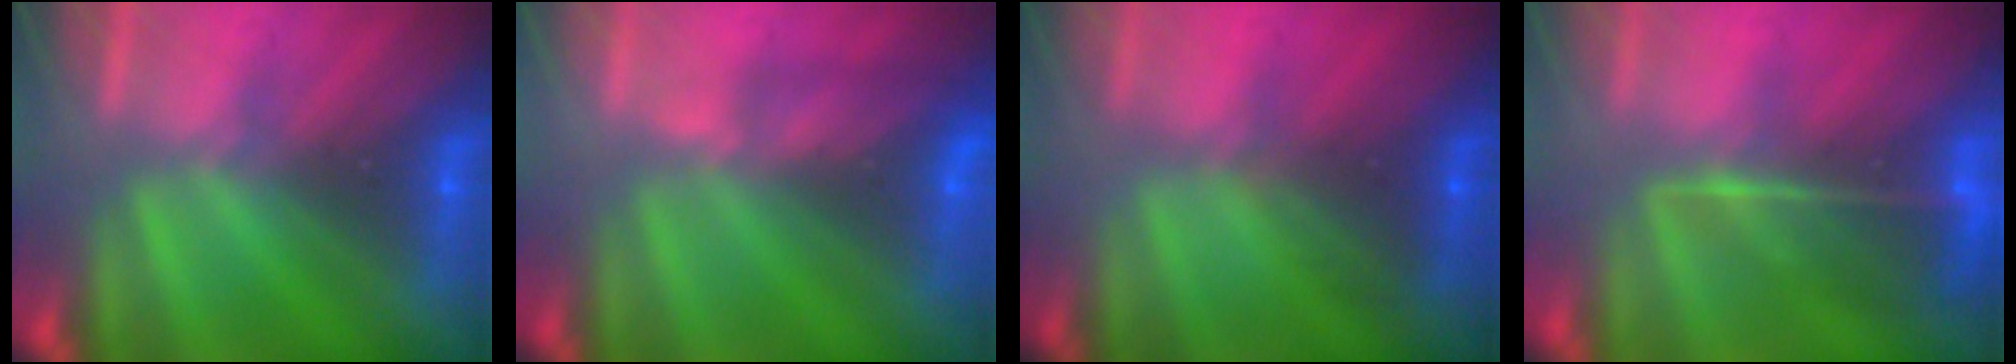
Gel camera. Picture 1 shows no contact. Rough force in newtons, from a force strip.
{"total": 4.9}
{"total": 1.7}
{"total": 7.3}